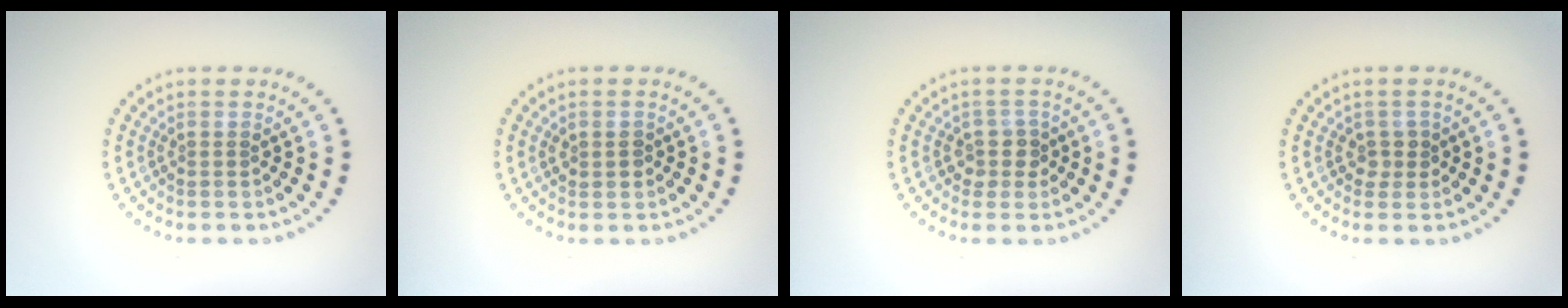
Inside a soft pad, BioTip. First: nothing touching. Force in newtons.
{"total": 1.3, "press": 1.3, "slide": 0.4}
{"total": 2.0, "press": 1.5, "slide": 1.3}
{"total": 1.3, "press": 1.1, "slide": 0.7}